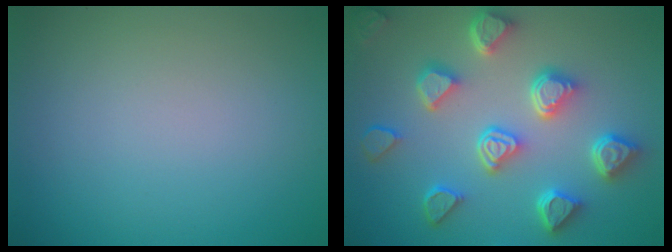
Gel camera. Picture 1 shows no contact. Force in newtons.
{"total": 7.0, "press": 5.6, "slide": 4.1}